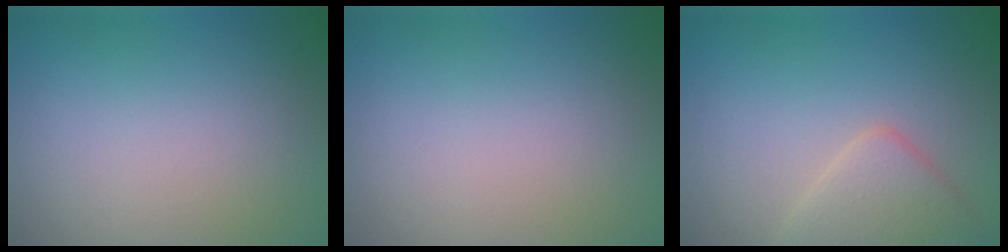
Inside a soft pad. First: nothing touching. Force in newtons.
{"total": 0.0}
{"total": 3.5, "press": 3.5, "slide": 0.1}